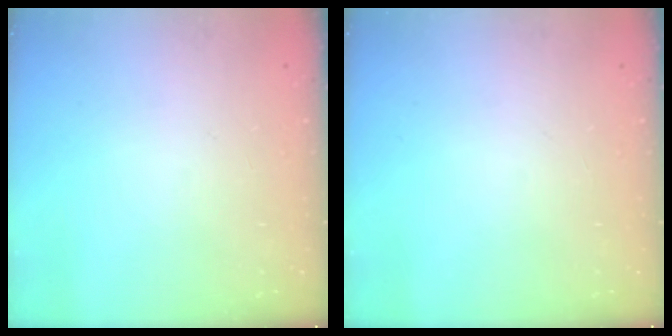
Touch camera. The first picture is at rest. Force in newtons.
{"total": 0.0}